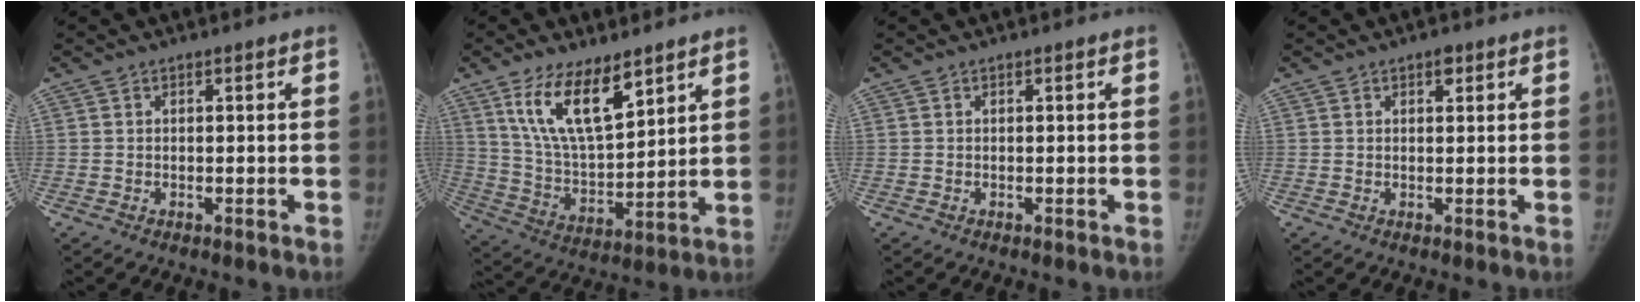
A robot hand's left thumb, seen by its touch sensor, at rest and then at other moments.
{"total": 14.3, "force": [8.5, 5.7, 9.9], "torque": [-0.156, -0.045, 0.172]}
{"total": 0.0}
{"total": 1.6, "force": [0.9, 0.8, 1.0], "torque": [-0.007, -0.001, 0.010]}